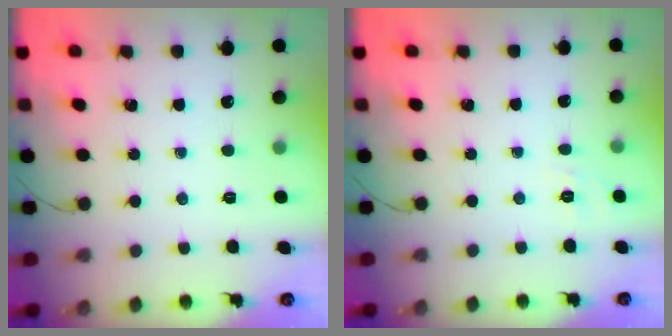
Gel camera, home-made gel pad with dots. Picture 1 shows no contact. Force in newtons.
{"total": 2.2, "press": 1.6, "slide": 1.6}